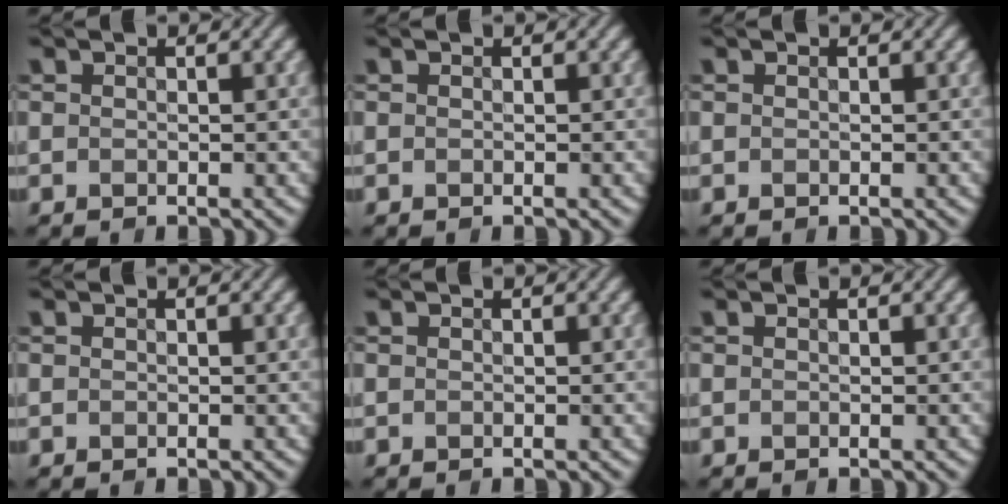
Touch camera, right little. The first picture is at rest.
{"total": 0.0}
{"total": 0.0}
{"total": 0.0}
{"total": 0.0}
{"total": 0.0}